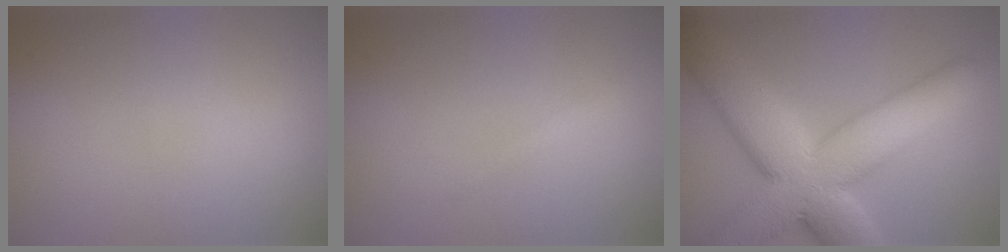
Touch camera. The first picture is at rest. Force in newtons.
{"total": 1.0, "press": 1.0, "slide": 0.1}
{"total": 13.1, "press": 13.1, "slide": 0.8}